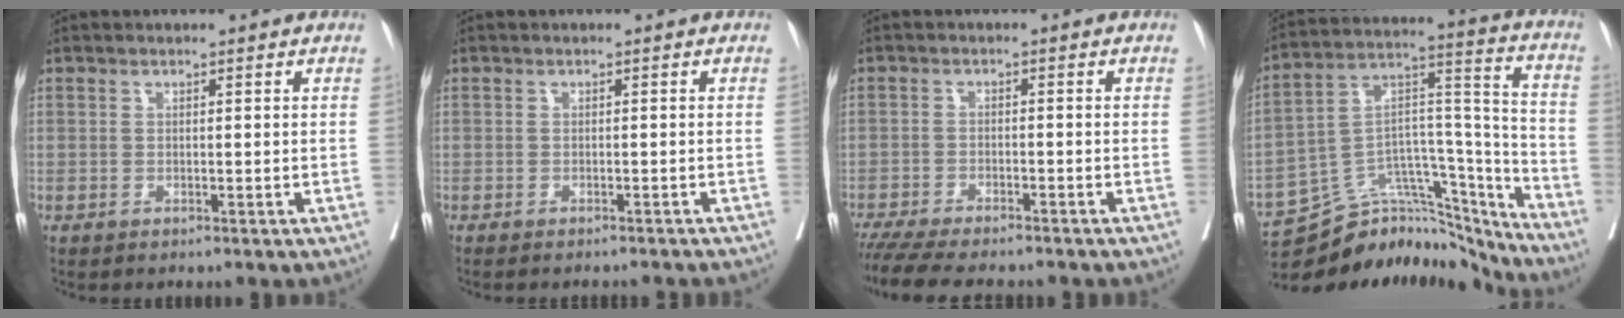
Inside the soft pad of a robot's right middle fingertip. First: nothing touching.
{"total": 5.7, "force": [-5.4, 0.3, 1.7], "torque": [-0.022, -0.010, -0.058]}
{"total": 12.8, "force": [-11.1, 1.9, 6.0], "torque": [-0.090, -0.021, -0.159]}
{"total": 18.5, "force": [-17.6, 4.5, 3.4], "torque": [-0.040, 0.069, -0.278]}